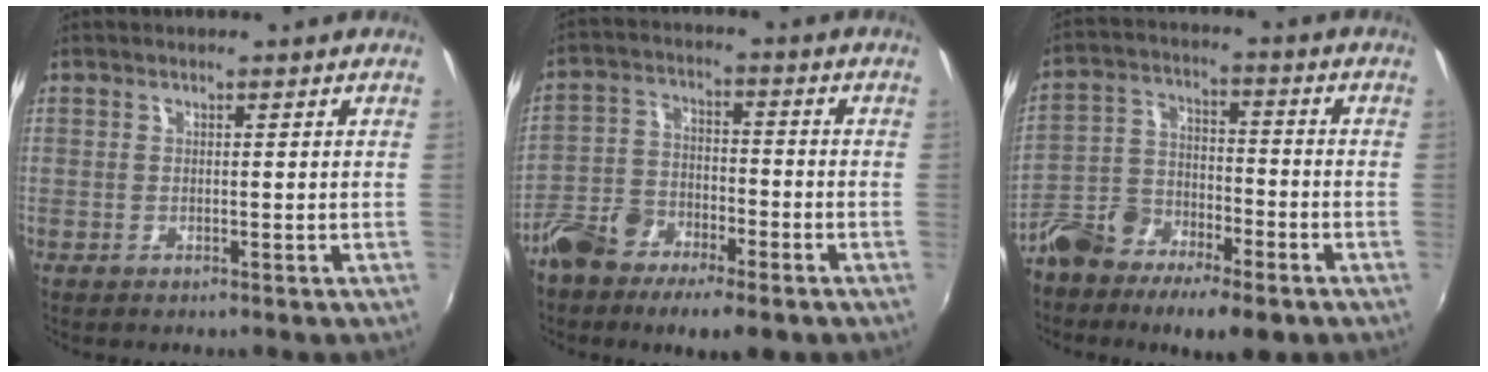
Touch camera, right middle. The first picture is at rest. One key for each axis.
{"total": 11.8, "fx": -8.0, "fy": 5.2, "fz": 7.0, "tx": -0.156, "ty": -0.013, "tz": -0.150}
{"total": 14.1, "fx": -9.6, "fy": 6.3, "fz": 8.2, "tx": -0.182, "ty": -0.015, "tz": -0.174}